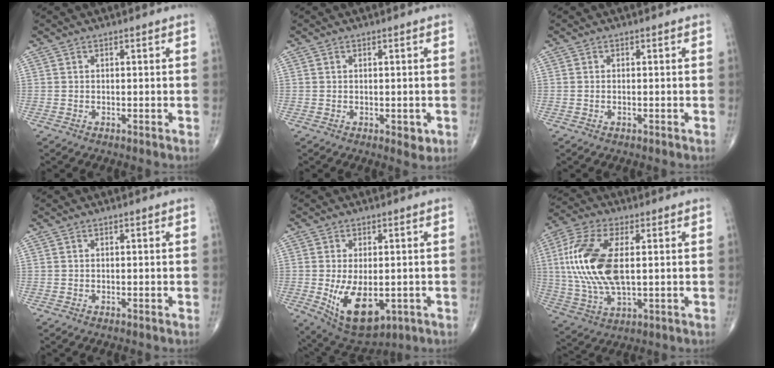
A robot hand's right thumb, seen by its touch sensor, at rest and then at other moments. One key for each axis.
{"total": 2.4, "fx": -0.4, "fy": 1.4, "fz": 1.9, "tx": -0.016, "ty": -0.003, "tz": -0.002}
{"total": 0.5, "fx": -0.2, "fy": 0.2, "fz": 0.4, "tx": -0.013, "ty": 0.002, "tz": -0.002}
{"total": 0.0}
{"total": 12.2, "fx": -2.5, "fy": 6.6, "fz": 9.9, "tx": -0.158, "ty": -0.015, "tz": -0.020}
{"total": 17.2, "fx": 2.0, "fy": 8.2, "fz": 15.0, "tx": -0.329, "ty": -0.002, "tz": 0.040}